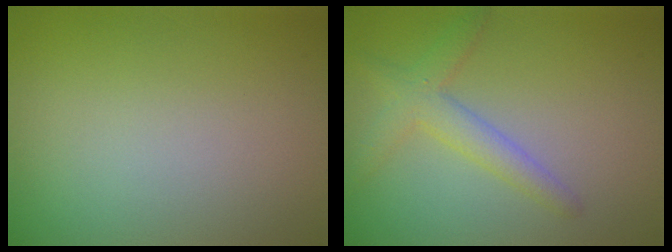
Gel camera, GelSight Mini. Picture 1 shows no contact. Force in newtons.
{"total": 2.9, "press": 2.9, "slide": 0.1}